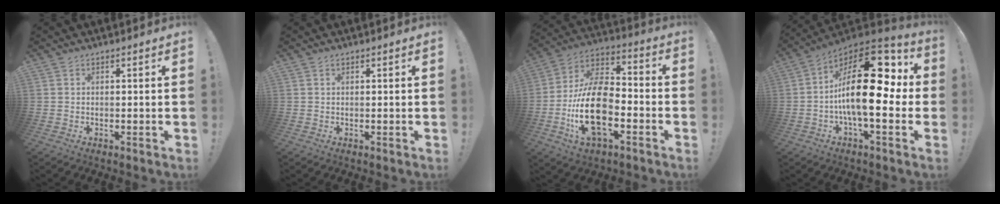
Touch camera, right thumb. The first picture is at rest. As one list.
[{"total": 0.0}, {"total": 20.1, "force": [-6.0, 11.3, 15.5], "torque": [-0.309, 0.024, -0.100]}, {"total": 24.7, "force": [0.7, 10.5, 22.4], "torque": [-0.384, 0.010, 0.015]}]